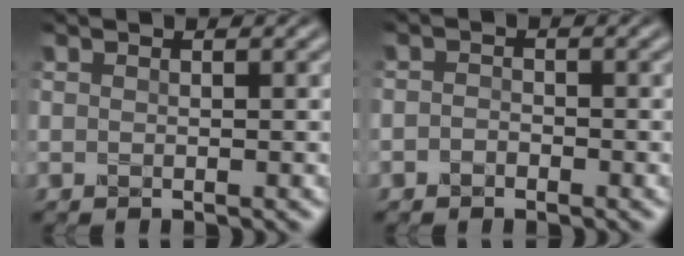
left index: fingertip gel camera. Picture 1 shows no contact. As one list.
[{"total": 0.7, "force": [-0.5, 0.4, 0.1], "torque": [-0.004, 0.004, -0.012]}]